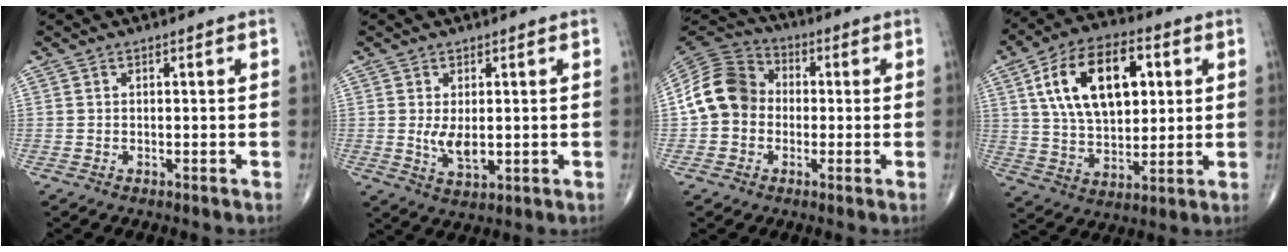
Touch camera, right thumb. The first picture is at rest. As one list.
[{"total": 4.9, "force": [0.1, 2.4, 4.3], "torque": [-0.074, -0.014, 0.010]}, {"total": 11.7, "force": [-0.6, 10.0, 6.1], "torque": [-0.104, 0.035, -0.025]}, {"total": 18.9, "force": [5.4, 10.6, 14.6], "torque": [-0.226, -0.001, 0.094]}]